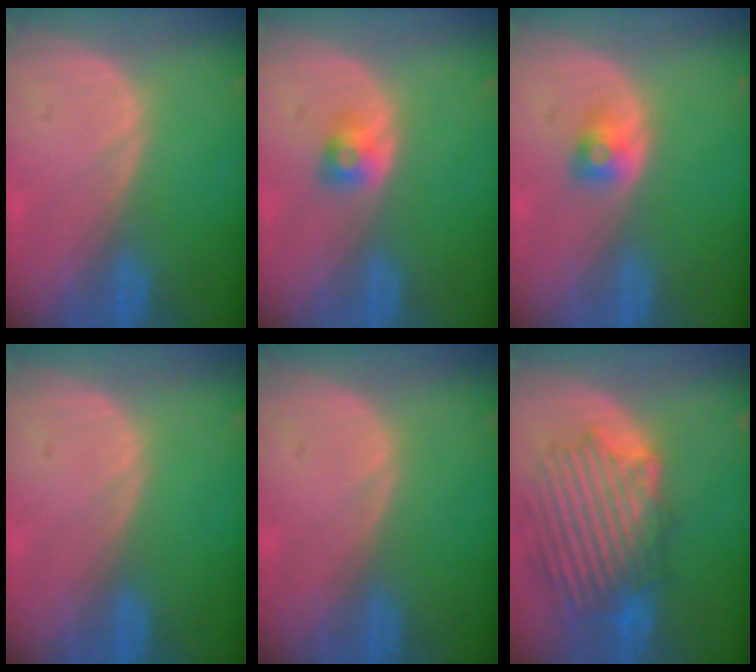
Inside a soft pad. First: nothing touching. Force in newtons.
{"total": 2.6, "press": 2.3, "slide": 1.2}
{"total": 2.7, "press": 2.4, "slide": 1.1}
{"total": 0.0}
{"total": 0.0}
{"total": 9.9, "press": 9.8, "slide": 1.6}